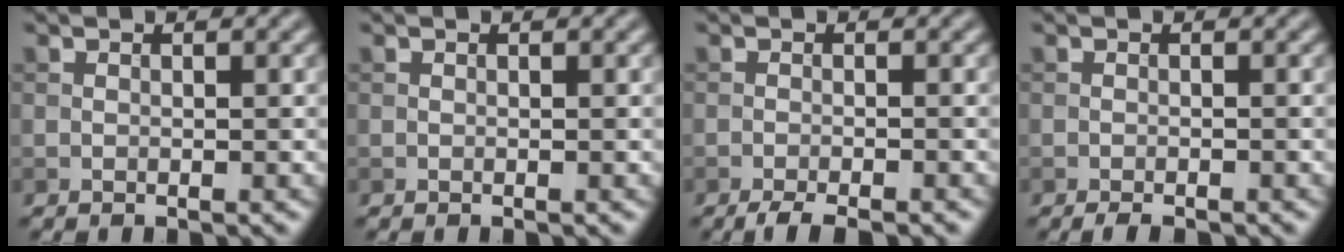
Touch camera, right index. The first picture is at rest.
{"total": 0.0}
{"total": 2.7, "force": [-2.1, 0.4, 1.7], "torque": [-0.026, -0.001, -0.039]}
{"total": 1.5, "force": [-1.2, 0.3, 0.8], "torque": [-0.011, 0.000, -0.018]}